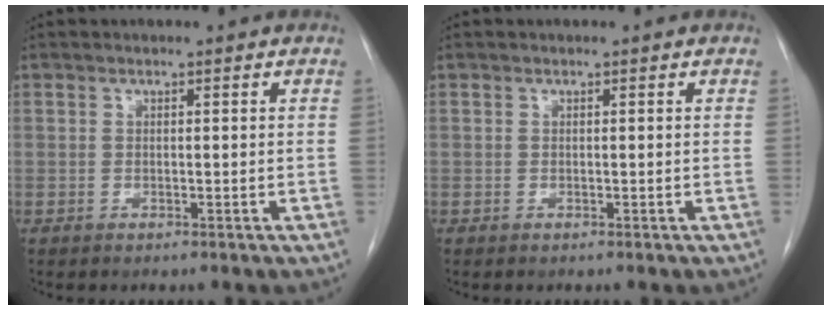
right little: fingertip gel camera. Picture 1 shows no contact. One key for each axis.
{"total": 0.0}